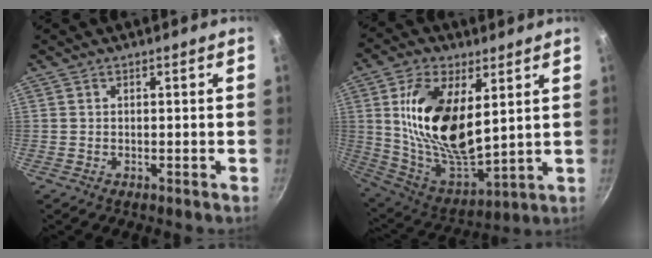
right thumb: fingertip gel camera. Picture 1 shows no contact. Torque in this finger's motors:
{"motor_torque": [1.82, 2.74, 1.93, 0.22, 0.53]}